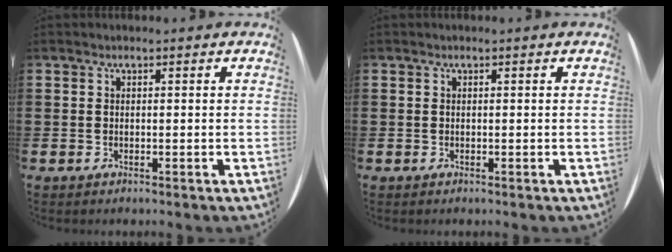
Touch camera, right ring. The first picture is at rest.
{"total": 0.0}